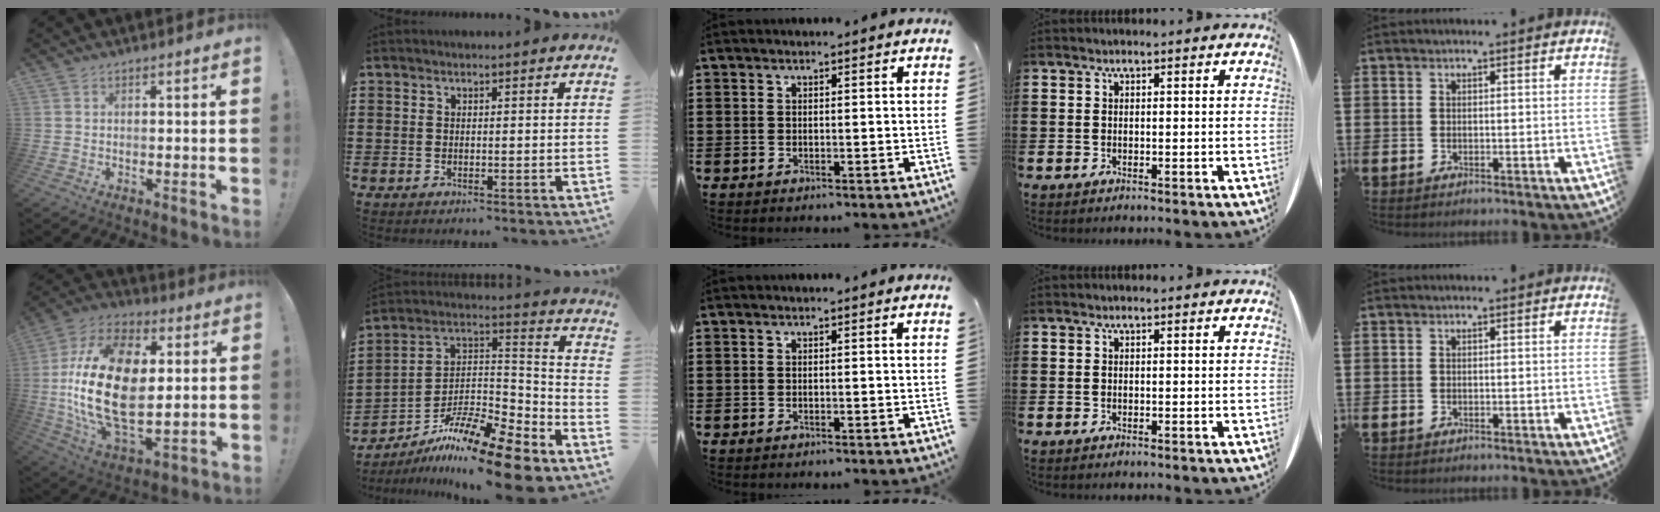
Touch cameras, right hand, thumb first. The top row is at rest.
{"thumb": {"total": 27.9, "force": [1.4, 16.6, 22.4], "torque": [-0.441, -0.009, 0.029]}, "index": {"total": 13.2, "force": [-10.5, 2.6, 7.7], "torque": [-0.134, 0.027, -0.197]}}